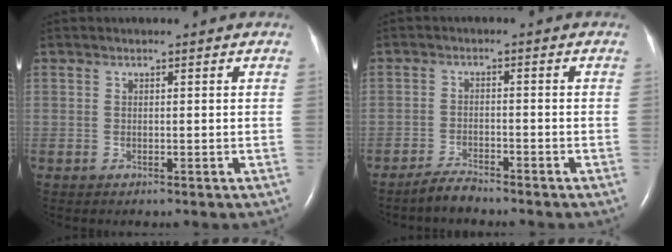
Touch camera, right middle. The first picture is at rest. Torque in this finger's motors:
{"motor_torque": [0.36, -0.38, -0.05, 0.00]}